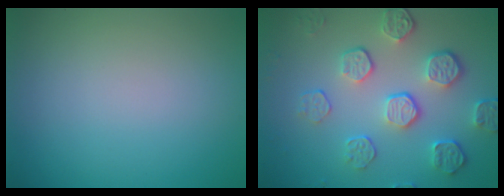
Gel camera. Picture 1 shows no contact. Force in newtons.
{"total": 5.6, "press": 4.0, "slide": 3.9}